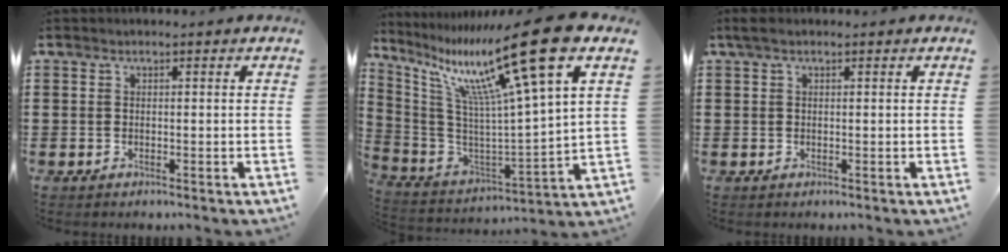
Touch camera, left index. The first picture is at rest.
{"total": 18.9, "force": [11.2, 0.8, 15.2], "torque": [-0.314, -0.056, 0.171]}
{"total": 0.9, "force": [0.2, 0.3, 0.8], "torque": [-0.017, 0.001, 0.003]}